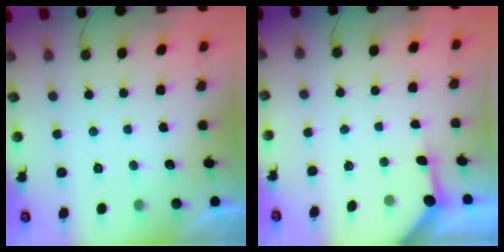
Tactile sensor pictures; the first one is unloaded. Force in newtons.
{"total": 3.5, "press": 3.5, "slide": 0.5}